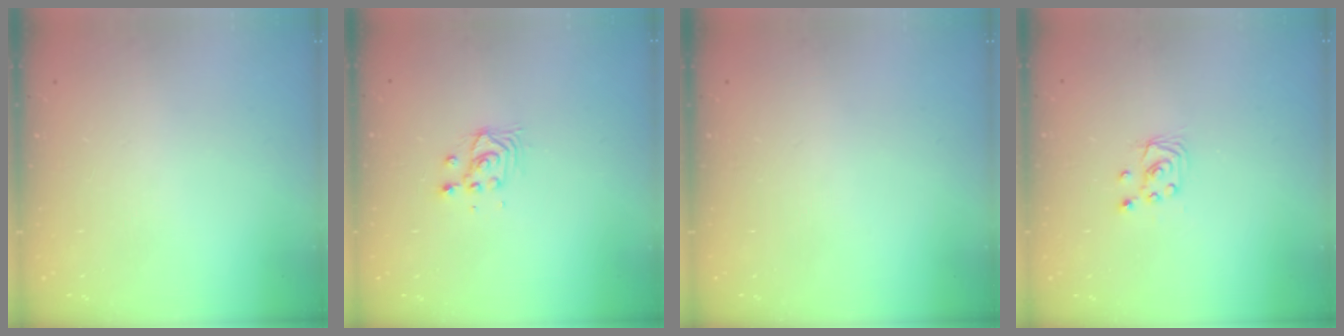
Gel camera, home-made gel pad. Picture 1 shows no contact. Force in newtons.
{"total": 3.8, "press": 3.8, "slide": 0.2}
{"total": 0.0}
{"total": 2.4, "press": 2.4, "slide": 0.2}